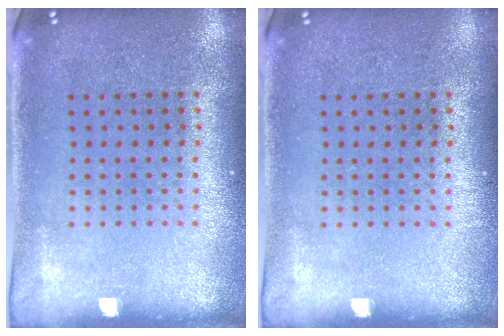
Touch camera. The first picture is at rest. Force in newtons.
{"total": 0.0}